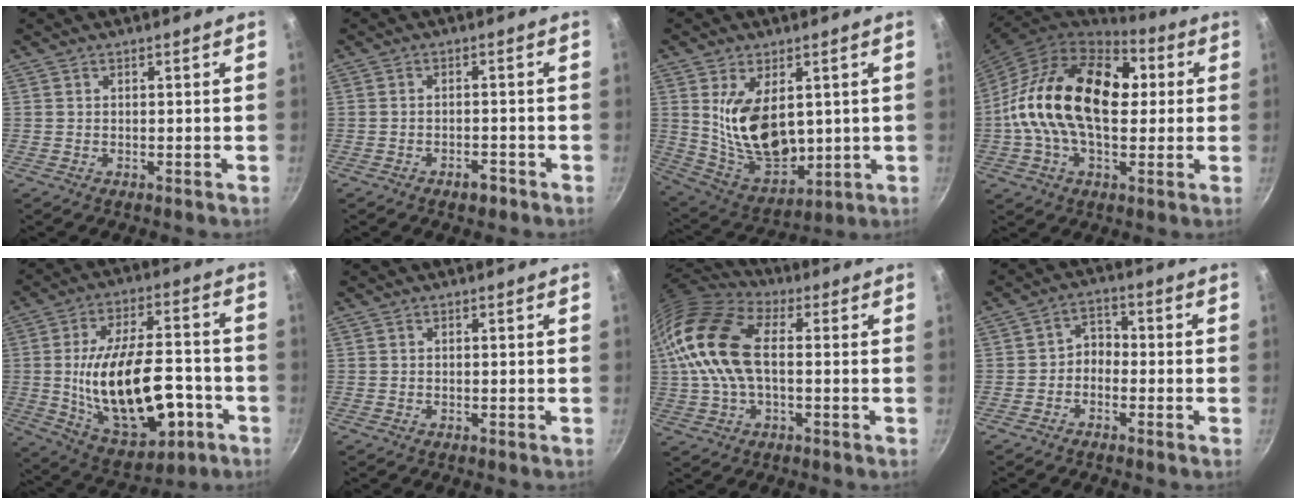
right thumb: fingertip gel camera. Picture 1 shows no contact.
{"total": 2.7, "force": [-1.9, 1.3, 1.5], "torque": [-0.018, 0.019, -0.024]}
{"total": 15.4, "force": [2.8, 9.3, 12.0], "torque": [-0.177, -0.041, 0.074]}
{"total": 24.7, "force": [2.5, 15.3, 19.3], "torque": [-0.312, 0.031, 0.022]}
{"total": 23.5, "force": [-5.0, 12.0, 19.6], "torque": [-0.314, 0.030, -0.056]}
{"total": 0.0}
{"total": 18.8, "force": [1.7, 10.9, 15.2], "torque": [-0.310, 0.024, 0.017]}
{"total": 3.8, "force": [-1.4, 2.9, 2.0], "torque": [-0.013, 0.027, -0.034]}